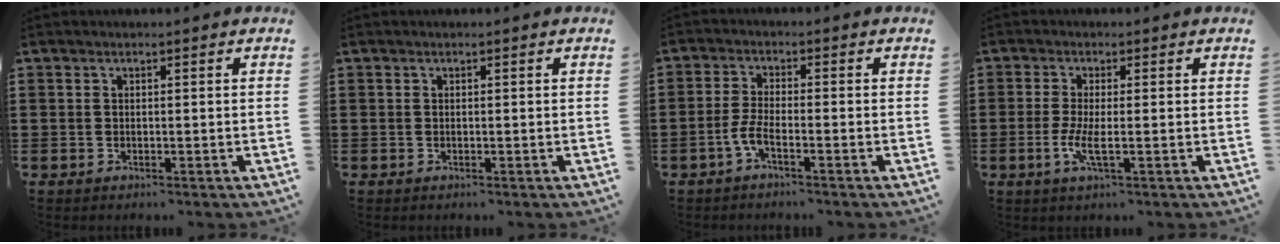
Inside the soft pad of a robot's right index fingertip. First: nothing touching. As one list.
[{"total": 0.0}, {"total": 3.5, "force": [-1.9, 0.5, 2.8], "torque": [-0.073, -0.008, -0.041]}, {"total": 4.0, "force": [-0.8, 0.7, 3.8], "torque": [-0.081, -0.006, -0.019]}]